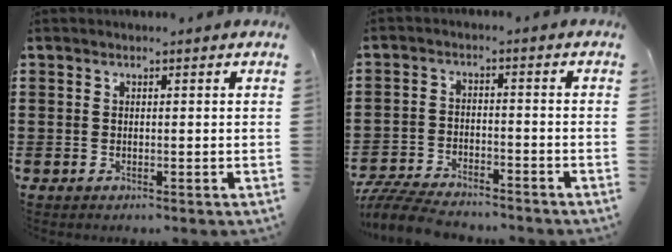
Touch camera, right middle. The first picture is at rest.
{"total": 6.5, "force": [-6.1, 1.0, 1.8], "torque": [-0.049, 0.001, -0.123]}